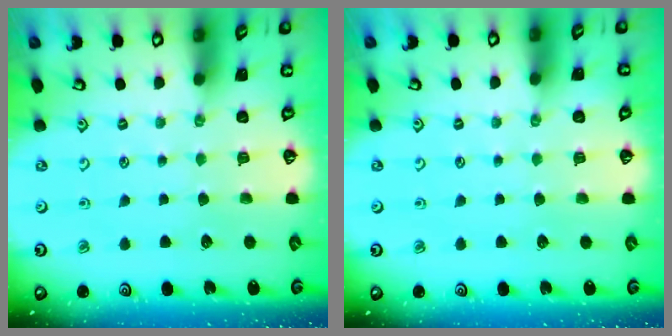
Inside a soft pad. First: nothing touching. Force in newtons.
{"total": 0.0}